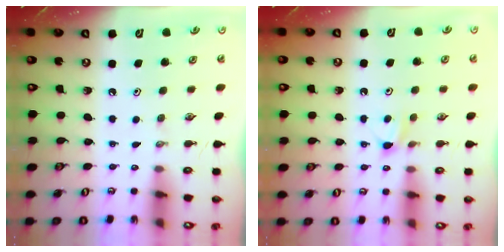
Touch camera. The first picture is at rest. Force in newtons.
{"total": 4.0, "press": 4.0, "slide": 0.4}